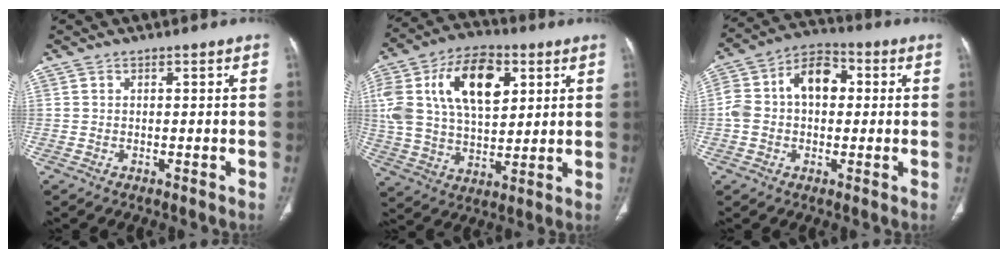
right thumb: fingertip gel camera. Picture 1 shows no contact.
{"total": 21.6, "force": [7.1, 12.5, 16.2], "torque": [-0.293, -0.001, 0.124]}
{"total": 12.9, "force": [1.3, 8.7, 9.4], "torque": [-0.155, 0.040, 0.014]}